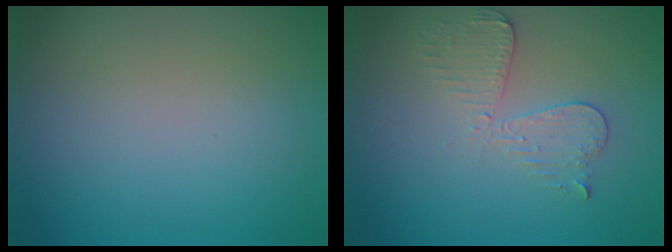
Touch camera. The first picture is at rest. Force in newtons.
{"total": 2.9, "press": 2.7, "slide": 1.2}